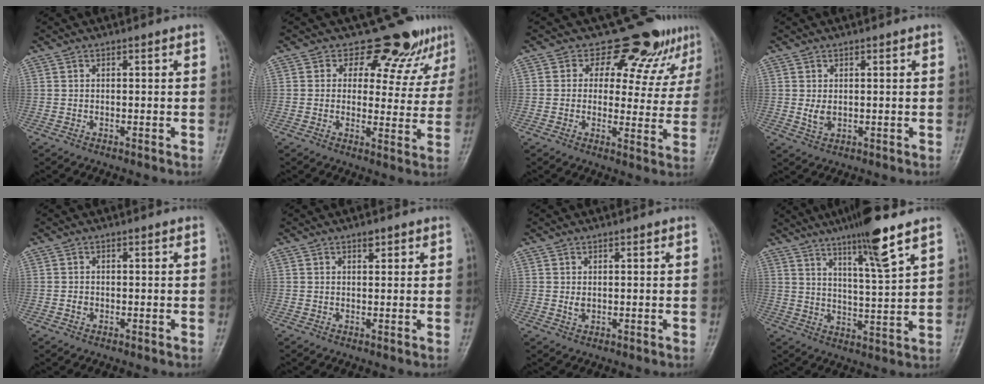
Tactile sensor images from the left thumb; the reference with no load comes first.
{"total": 10.4, "force": [8.3, 5.3, 3.2], "torque": [0.002, -0.056, 0.095]}
{"total": 12.1, "force": [9.2, 6.2, 5.0], "torque": [-0.020, -0.056, 0.107]}
{"total": 2.5, "force": [0.4, 1.8, 1.8], "torque": [-0.026, -0.008, 0.011]}
{"total": 1.0, "force": [-0.2, 0.9, 0.3], "torque": [-0.002, 0.002, -0.005]}
{"total": 1.8, "force": [1.1, 1.0, 1.0], "torque": [-0.004, -0.003, 0.014]}
{"total": 1.6, "force": [0.5, 1.1, 1.0], "torque": [-0.013, -0.005, 0.012]}
{"total": 11.4, "force": [7.6, 0.6, 8.5], "torque": [-0.141, -0.043, 0.129]}